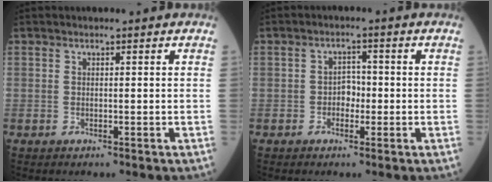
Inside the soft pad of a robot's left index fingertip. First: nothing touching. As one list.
[{"total": 2.6, "force": [-0.8, 1.8, 1.7], "torque": [-0.019, 0.007, -0.019]}]